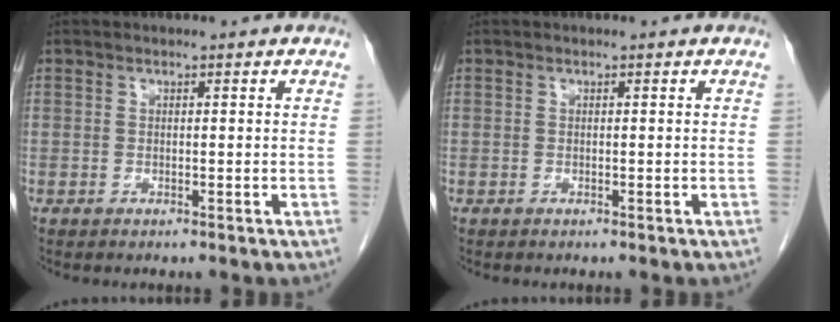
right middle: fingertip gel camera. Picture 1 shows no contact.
{"total": 0.0}